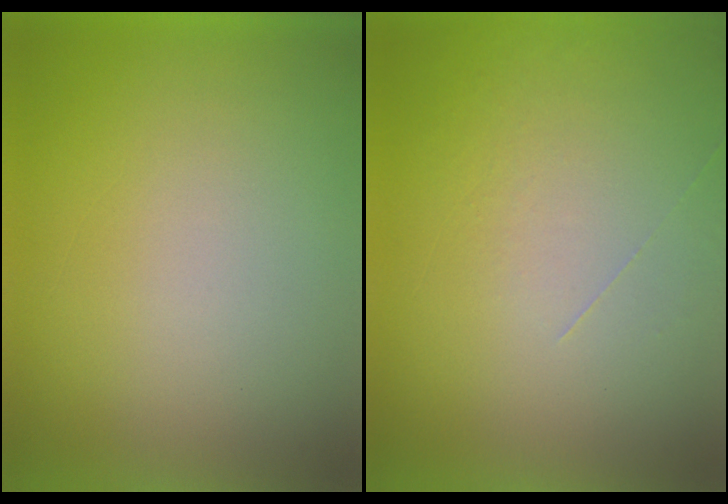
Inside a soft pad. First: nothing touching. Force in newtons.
{"total": 1.2}